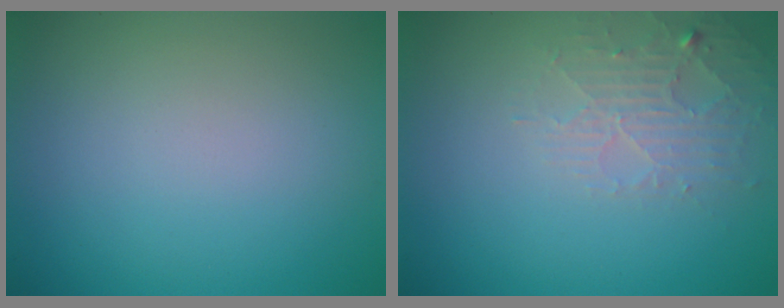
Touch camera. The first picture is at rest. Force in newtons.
{"total": 2.6, "press": 2.6, "slide": 0.4}